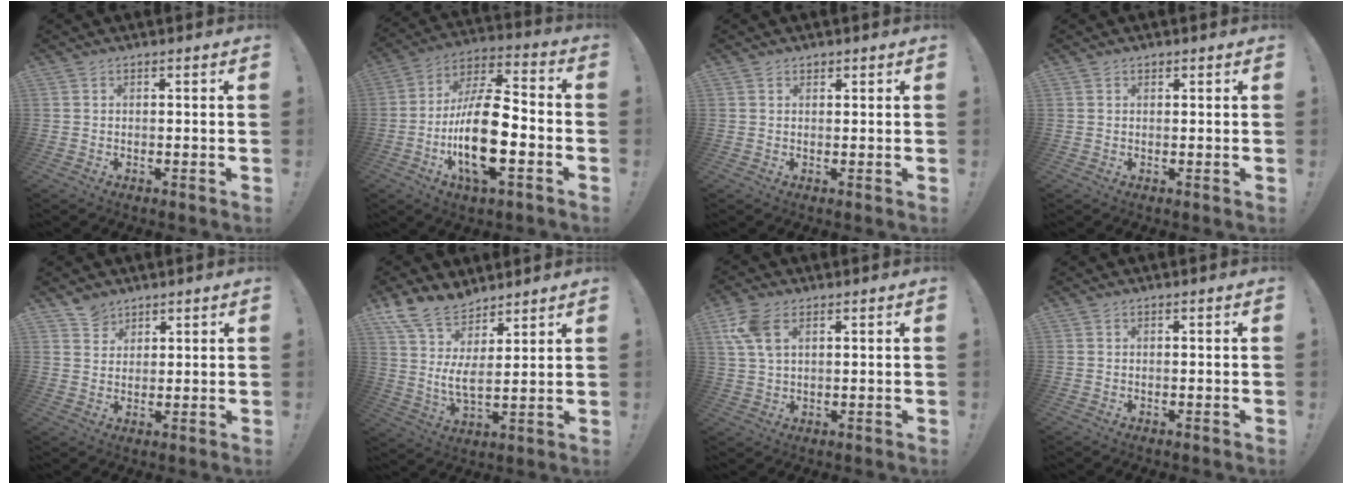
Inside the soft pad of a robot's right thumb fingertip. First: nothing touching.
{"total": 19.9, "force": [-5.3, 7.9, 17.4], "torque": [-0.328, 0.020, -0.088]}
{"total": 0.9, "force": [0.7, 0.6, 0.1], "torque": [0.002, -0.002, 0.013]}
{"total": 0.7, "force": [0.5, 0.4, 0.0], "torque": [0.002, -0.002, 0.010]}
{"total": 5.0, "force": [4.0, 2.9, 0.4], "torque": [-0.004, -0.026, 0.076]}
{"total": 11.4, "force": [7.6, 4.6, 7.0], "torque": [-0.155, -0.050, 0.145]}
{"total": 8.3, "force": [3.7, 4.2, 6.1], "torque": [-0.124, -0.006, 0.072]}
{"total": 0.0}